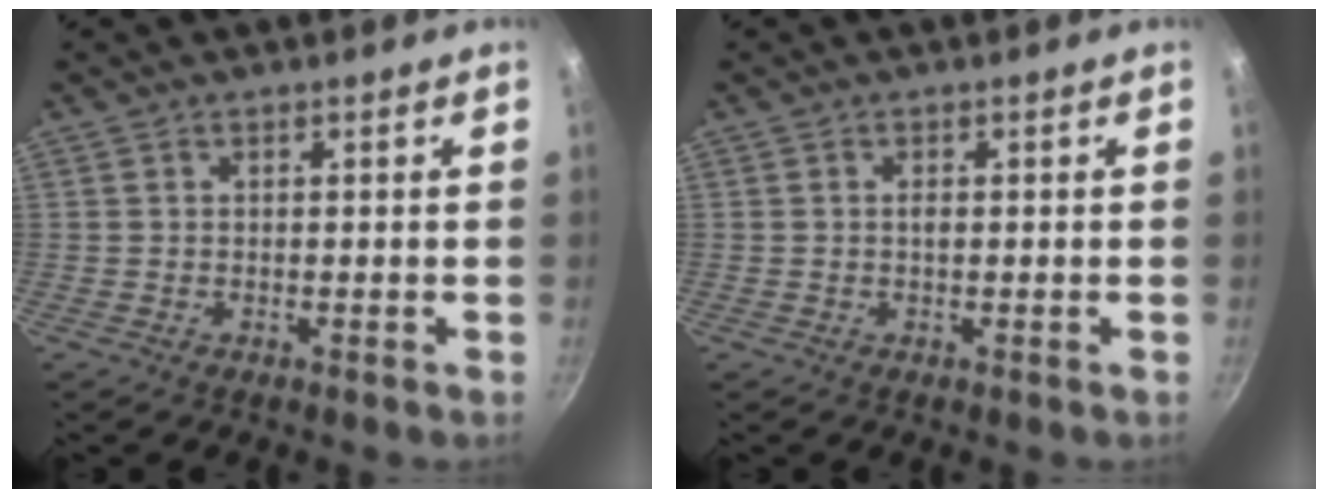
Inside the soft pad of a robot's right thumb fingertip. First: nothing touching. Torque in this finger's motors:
{"motor_torque": [0.60, 0.37, 0.48, -0.26, 0.00]}